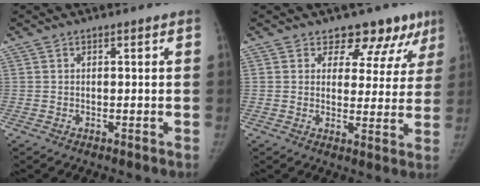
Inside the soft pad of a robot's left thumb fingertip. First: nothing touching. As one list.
[{"total": 10.2, "force": [7.4, 6.4, 2.9], "torque": [0.023, -0.032, 0.073]}]